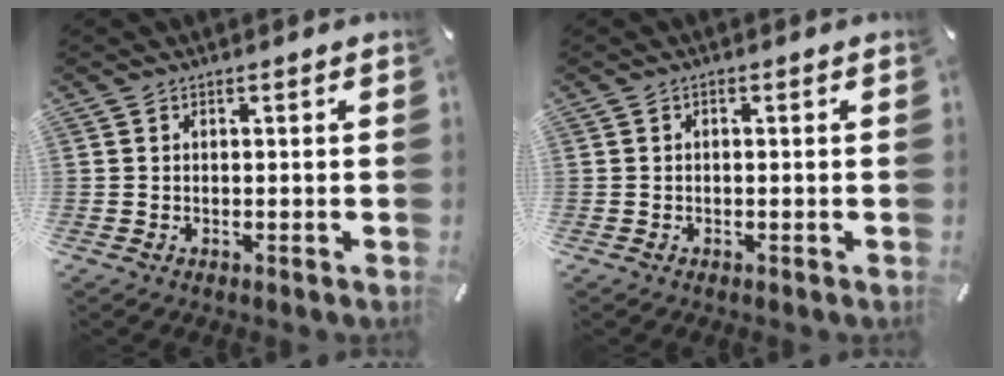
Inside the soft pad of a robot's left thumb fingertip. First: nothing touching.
{"total": 0.5, "force": [-0.1, 0.2, 0.5], "torque": [-0.009, 0.000, -0.003]}